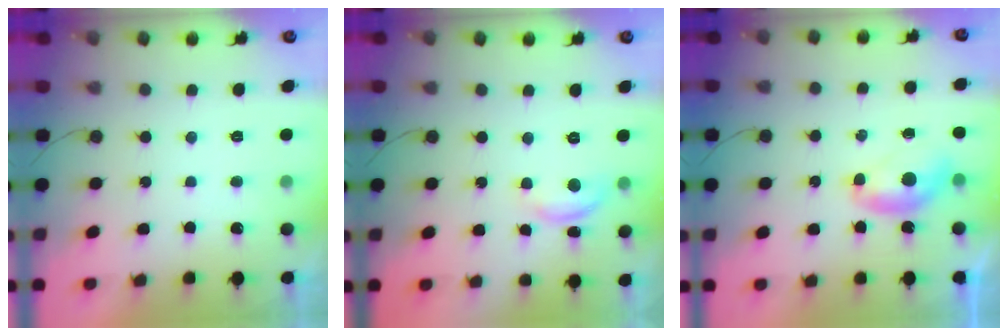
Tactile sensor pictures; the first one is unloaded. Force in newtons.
{"total": 7.4, "press": 7.4, "slide": 0.4}
{"total": 6.3, "press": 6.3, "slide": 1.0}